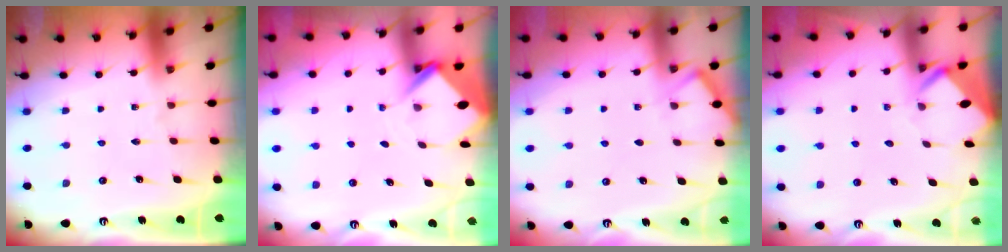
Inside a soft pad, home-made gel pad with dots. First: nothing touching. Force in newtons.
{"total": 3.8, "press": 3.8, "slide": 0.2}
{"total": 3.1, "press": 3.1, "slide": 0.5}
{"total": 3.9, "press": 3.9, "slide": 0.3}